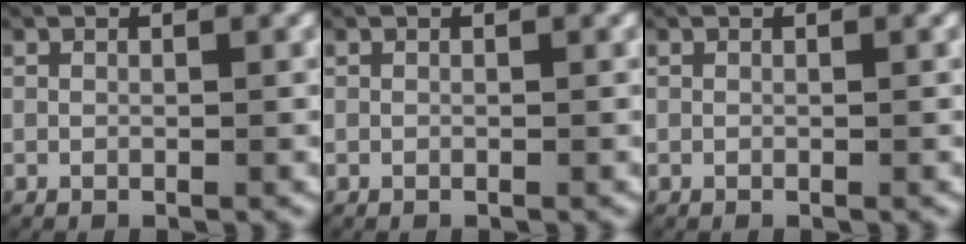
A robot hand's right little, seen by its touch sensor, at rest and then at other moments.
{"total": 0.0}
{"total": 0.0}